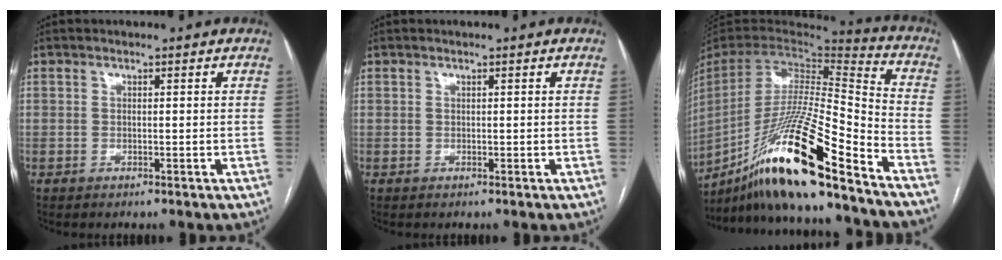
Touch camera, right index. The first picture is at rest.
{"total": 0.0}
{"total": 24.3, "force": [-17.1, 0.3, 17.3], "torque": [-0.324, -0.033, -0.312]}